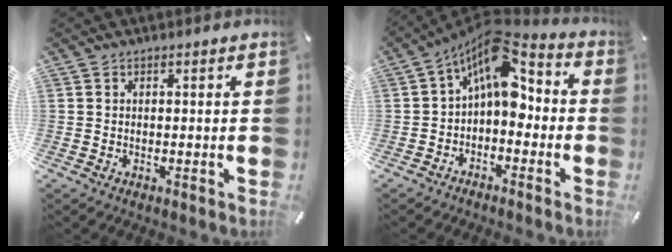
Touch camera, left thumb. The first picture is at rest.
{"total": 10.7, "force": [2.8, 6.4, 8.1], "torque": [-0.129, -0.026, 0.049]}